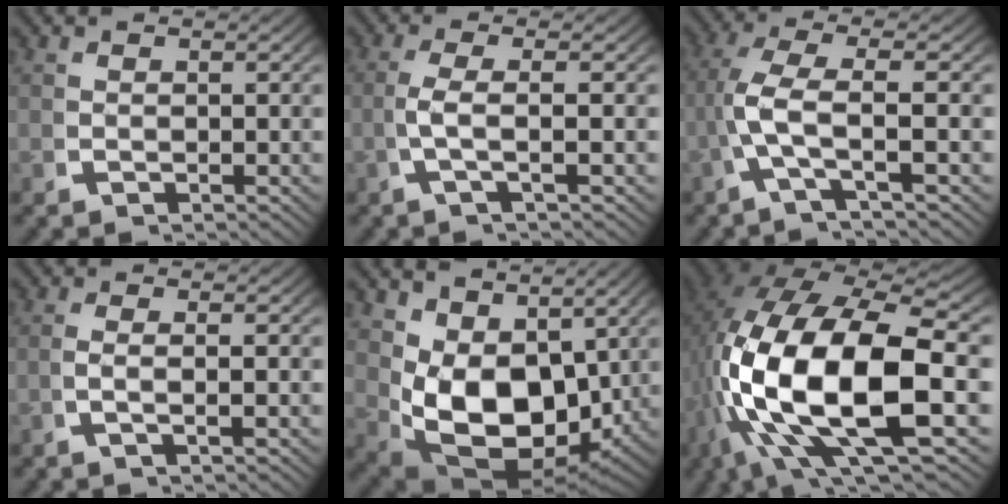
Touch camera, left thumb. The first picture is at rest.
{"total": 3.5, "force": [0.1, 0.5, 3.4], "torque": [-0.081, 0.005, -0.003]}
{"total": 5.7, "force": [-0.3, 1.8, 5.4], "torque": [-0.133, -0.006, -0.005]}
{"total": 1.6, "force": [-0.1, -0.1, 1.6], "torque": [-0.043, 0.001, -0.002]}
{"total": 13.5, "force": [-1.1, 9.0, 9.9], "torque": [-0.197, -0.066, 0.016]}
{"total": 22.0, "force": [-1.3, 12.7, 18.0], "torque": [-0.394, -0.077, 0.018]}